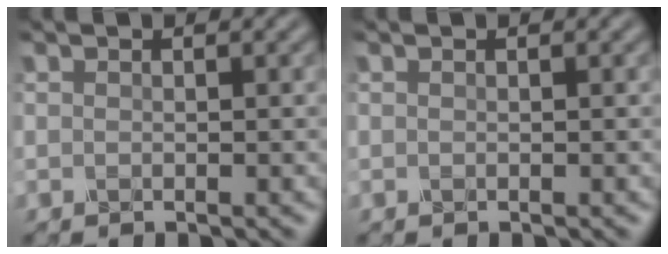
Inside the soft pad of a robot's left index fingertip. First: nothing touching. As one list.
[{"total": 0.0}]